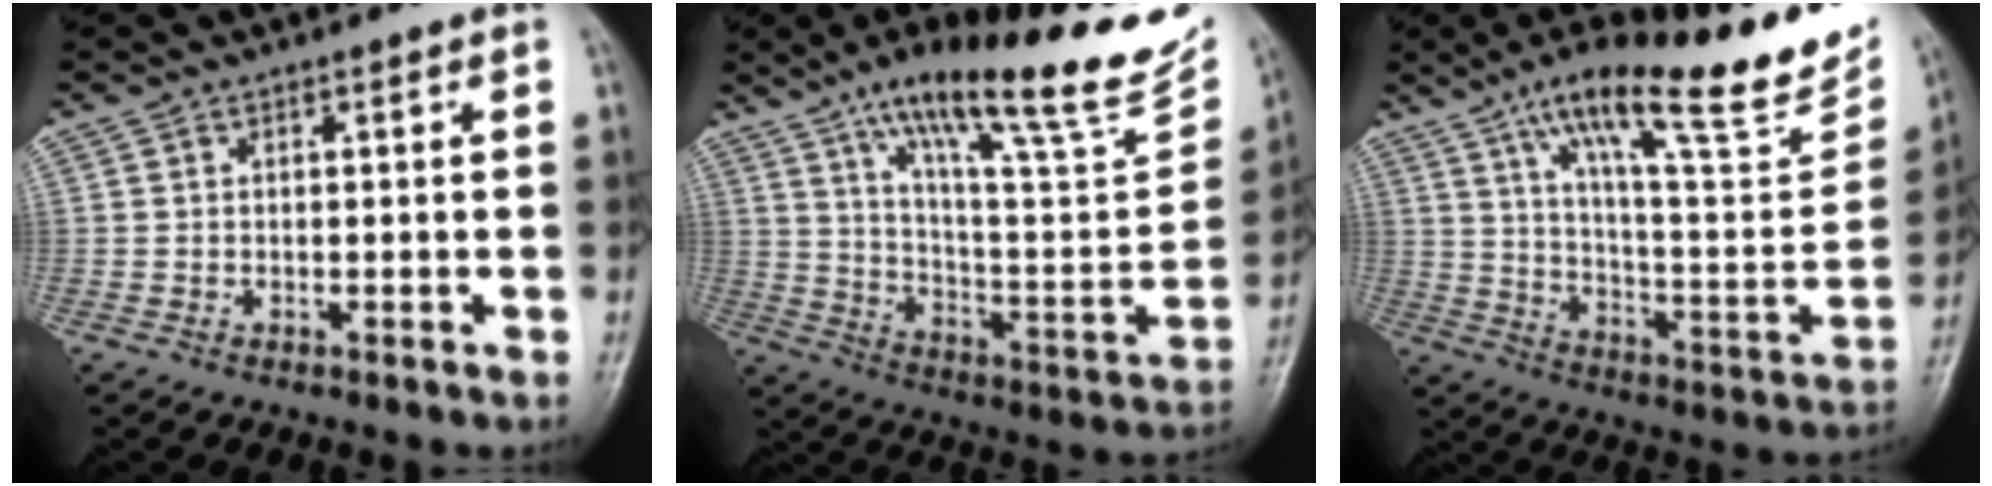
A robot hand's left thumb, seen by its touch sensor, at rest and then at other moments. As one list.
[{"total": 28.5, "force": [20.2, 5.9, 19.2], "torque": [-0.261, -0.076, 0.309]}, {"total": 27.5, "force": [18.1, 6.6, 19.7], "torque": [-0.266, -0.052, 0.287]}]